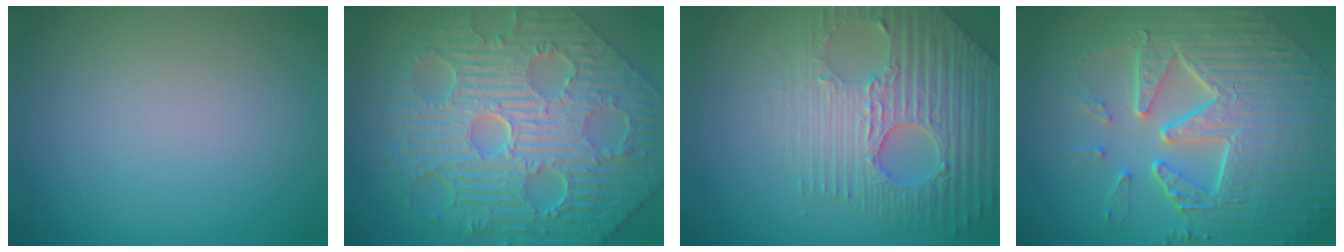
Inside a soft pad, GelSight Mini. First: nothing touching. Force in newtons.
{"total": 12.1, "press": 8.1, "slide": 9.0}
{"total": 7.4, "press": 5.4, "slide": 5.1}
{"total": 9.4, "press": 6.4, "slide": 6.9}